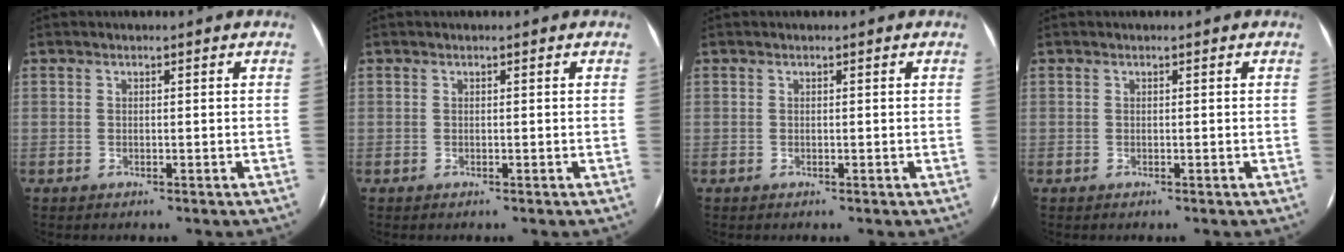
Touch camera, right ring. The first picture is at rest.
{"total": 0.0}
{"total": 0.0}
{"total": 0.0}